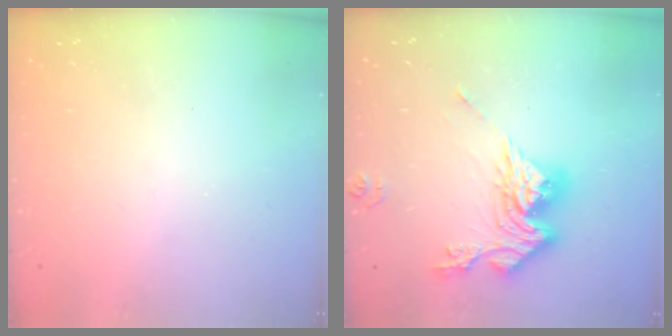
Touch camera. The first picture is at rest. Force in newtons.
{"total": 16.4, "press": 16.3, "slide": 1.9}